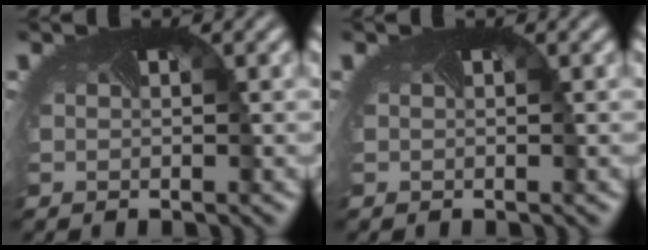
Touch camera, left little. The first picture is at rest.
{"total": 0.0}